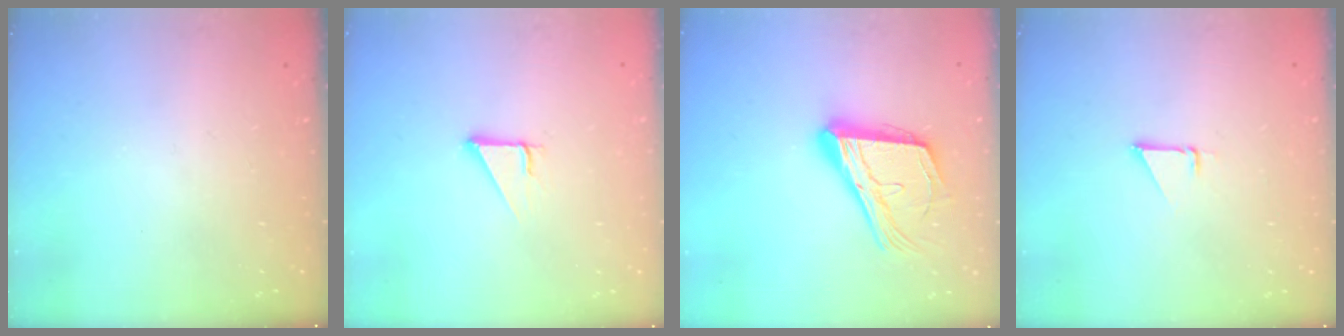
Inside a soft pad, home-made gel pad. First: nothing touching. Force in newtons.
{"total": 3.0, "press": 3.0, "slide": 0.1}
{"total": 19.0, "press": 18.8, "slide": 3.0}
{"total": 1.5, "press": 1.5, "slide": 0.1}